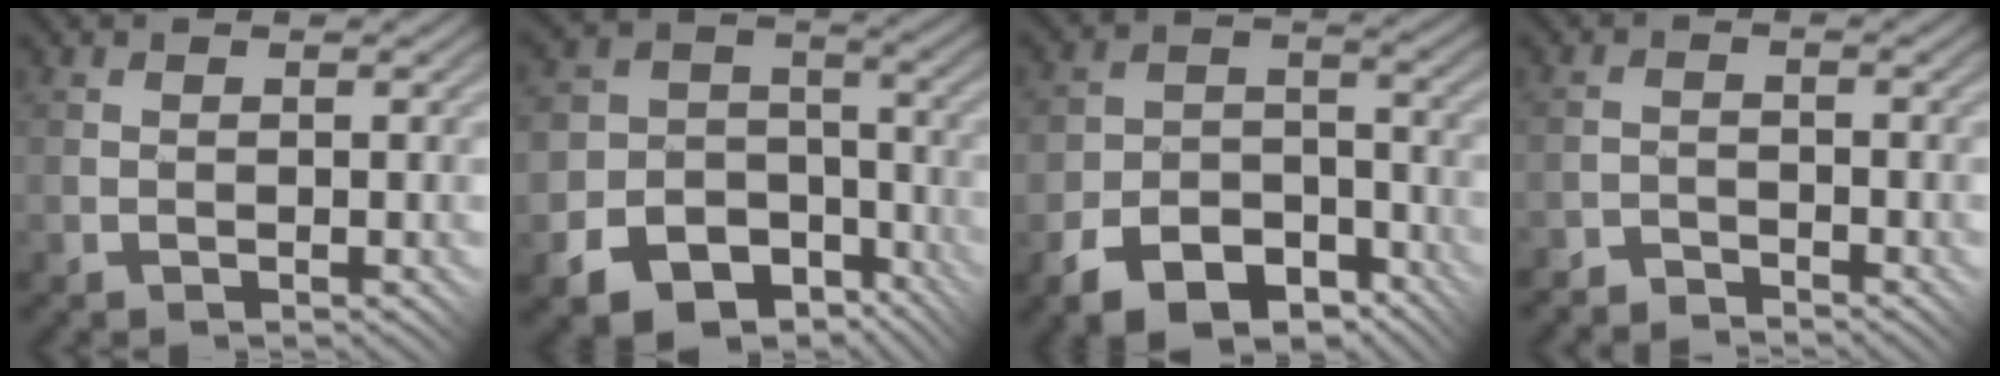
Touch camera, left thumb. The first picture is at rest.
{"total": 14.7, "force": [-8.4, 10.9, 5.1], "torque": [-0.127, -0.047, -0.127]}
{"total": 9.7, "force": [-6.4, 5.8, 4.5], "torque": [-0.089, -0.013, -0.118]}
{"total": 2.4, "force": [-2.4, 0.2, -0.1], "torque": [0.008, 0.011, -0.050]}